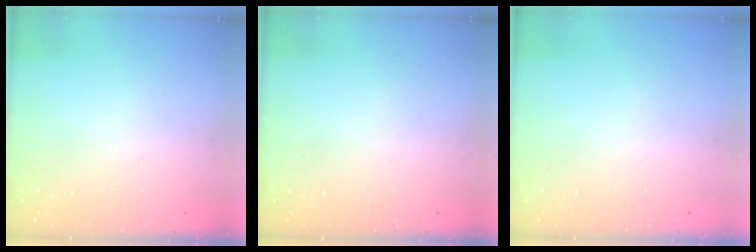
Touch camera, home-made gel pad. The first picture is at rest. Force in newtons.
{"total": 0.0}
{"total": 0.0}